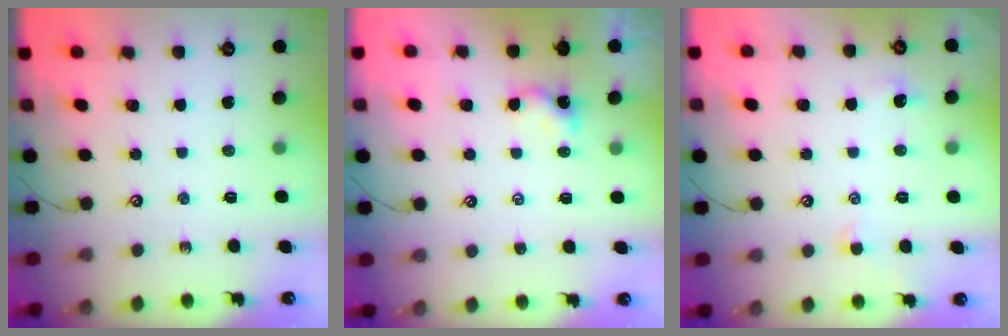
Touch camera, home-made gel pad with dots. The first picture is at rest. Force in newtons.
{"total": 0.0}
{"total": 1.0, "press": 0.9, "slide": 0.6}